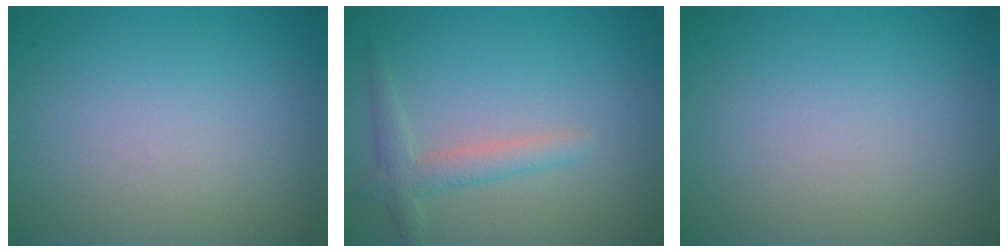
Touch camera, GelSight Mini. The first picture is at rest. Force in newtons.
{"total": 2.3, "press": 2.3, "slide": 0.2}
{"total": 0.0}